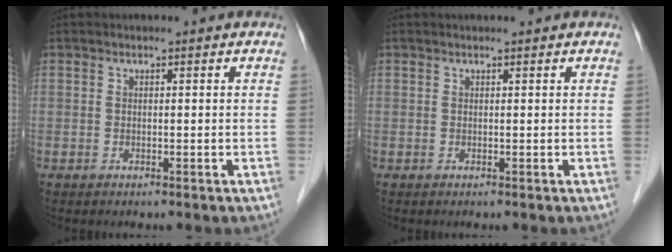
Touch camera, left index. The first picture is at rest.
{"total": 0.8, "force": [0.7, 0.0, 0.3], "torque": [-0.005, 0.009, 0.015]}